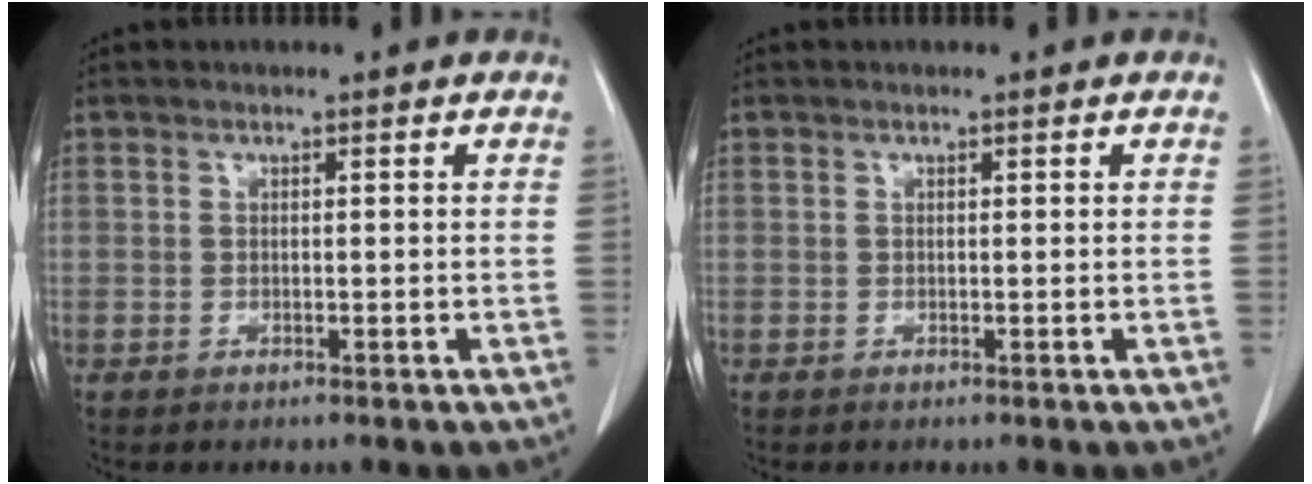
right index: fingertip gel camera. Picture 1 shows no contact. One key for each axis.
{"total": 0.0}